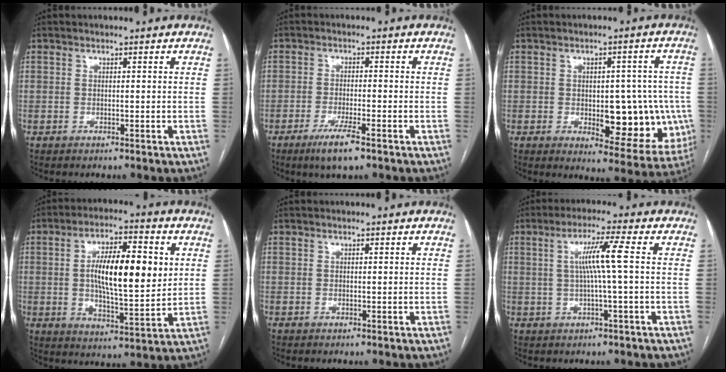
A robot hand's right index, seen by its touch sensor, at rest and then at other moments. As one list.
[{"total": 5.1, "force": [-3.3, 0.6, 3.9], "torque": [-0.077, -0.009, -0.058]}, {"total": 13.3, "force": [-2.0, 6.1, 11.7], "torque": [-0.130, 0.009, -0.007]}, {"total": 14.0, "force": [2.2, 3.9, 13.3], "torque": [-0.230, 0.007, 0.033]}, {"total": 0.0}, {"total": 6.1, "force": [0.7, -1.1, 6.0], "torque": [-0.109, 0.008, 0.018]}]